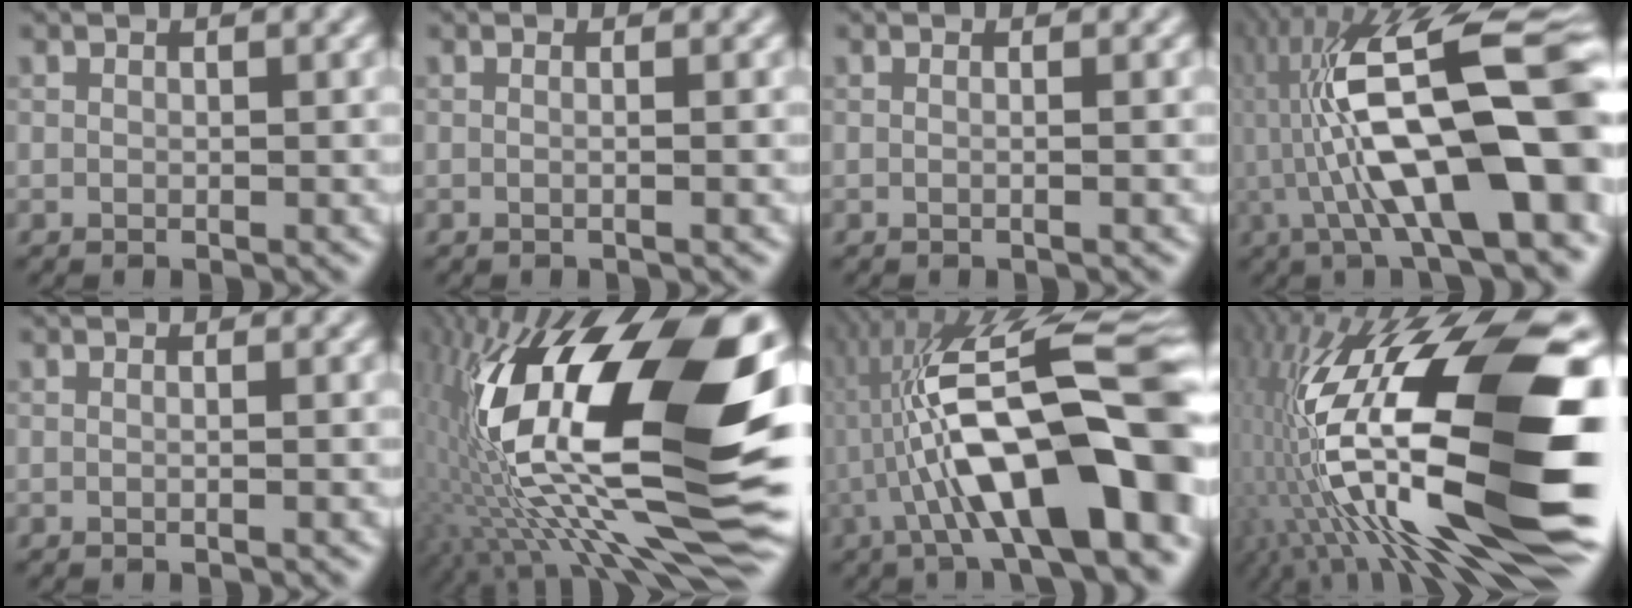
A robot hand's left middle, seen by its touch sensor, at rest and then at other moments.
{"total": 1.6, "force": [0.2, 0.7, 1.4], "torque": [-0.004, -0.008, -0.016]}
{"total": 1.3, "force": [0.1, 0.5, 1.2], "torque": [-0.006, -0.008, -0.012]}
{"total": 15.6, "force": [-1.6, 4.2, 14.9], "torque": [-0.242, 0.036, -0.028]}
{"total": 1.0, "force": [0.1, 0.4, 0.9], "torque": [-0.008, -0.005, -0.009]}
{"total": 20.8, "force": [0.8, 8.1, 19.2], "torque": [-0.348, 0.004, 0.002]}
{"total": 15.0, "force": [-3.2, 3.7, 14.2], "torque": [-0.226, 0.034, -0.046]}
{"total": 18.6, "force": [-1.6, 6.2, 17.5], "torque": [-0.320, -0.012, -0.027]}